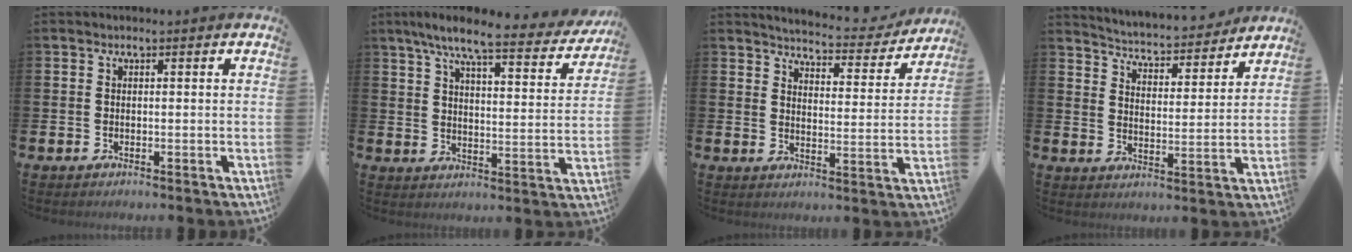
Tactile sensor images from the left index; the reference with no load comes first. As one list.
[{"total": 8.0, "force": [6.8, 0.8, 4.2], "torque": [-0.094, -0.041, 0.110]}, {"total": 4.8, "force": [4.8, 0.6, 0.6], "torque": [-0.020, -0.042, 0.076]}, {"total": 4.7, "force": [4.7, 0.7, 0.4], "torque": [-0.034, -0.043, 0.075]}]